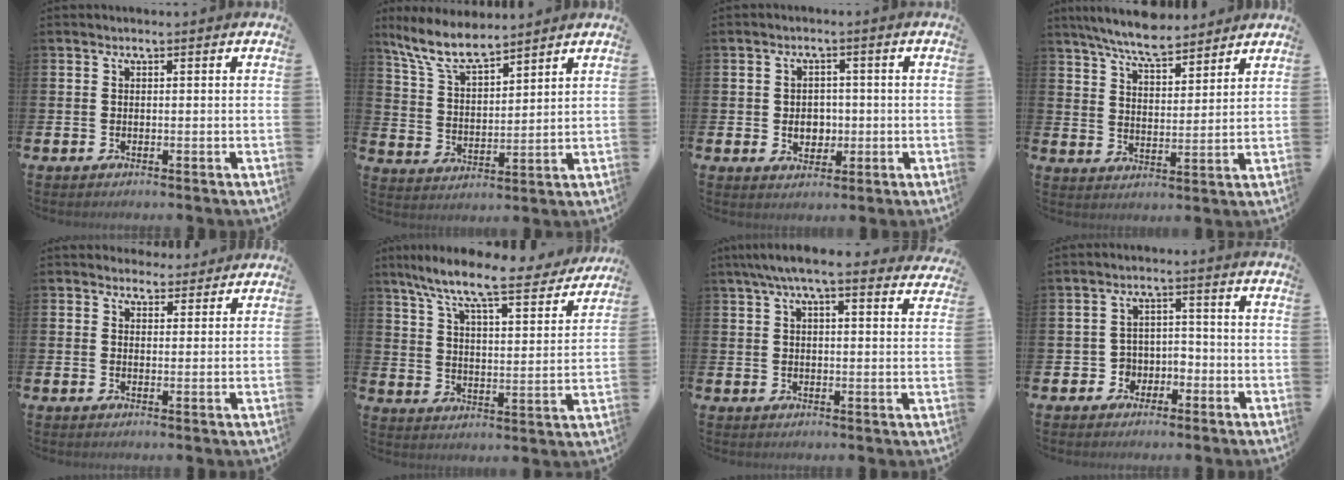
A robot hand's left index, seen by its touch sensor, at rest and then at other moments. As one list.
[{"total": 8.0, "force": [7.0, 1.7, 3.4], "torque": [-0.095, -0.027, 0.127]}, {"total": 3.2, "force": [-0.4, 2.8, 1.6], "torque": [-0.022, 0.001, -0.016]}, {"total": 7.5, "force": [7.0, 1.2, 2.5], "torque": [-0.067, -0.030, 0.126]}, {"total": 3.3, "force": [3.0, 1.3, -0.1], "torque": [0.005, -0.012, 0.055]}, {"total": 9.4, "force": [8.3, 1.1, 4.3], "torque": [-0.112, -0.057, 0.136]}, {"total": 6.5, "force": [5.7, 0.9, 3.0], "torque": [-0.059, -0.015, 0.101]}, {"total": 3.2, "force": [-1.9, 2.6, 0.2], "torque": [-0.024, 0.008, -0.044]}]